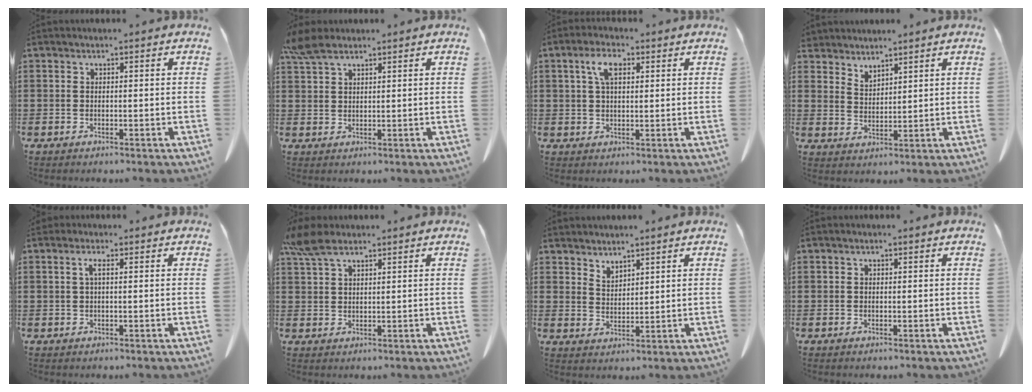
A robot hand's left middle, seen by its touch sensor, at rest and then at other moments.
{"total": 4.3, "force": [3.1, 1.6, 2.5], "torque": [-0.066, -0.002, 0.058]}
{"total": 4.9, "force": [2.1, 1.9, 3.9], "torque": [-0.086, 0.008, 0.036]}
{"total": 3.1, "force": [3.1, 0.4, -0.2], "torque": [-0.007, -0.009, 0.061]}
{"total": 1.8, "force": [0.5, 0.4, 1.6], "torque": [-0.034, 0.001, 0.009]}
{"total": 5.2, "force": [3.5, 2.0, 3.4], "torque": [-0.083, -0.003, 0.064]}
{"total": 2.8, "force": [2.8, 0.4, -0.1], "torque": [-0.005, -0.009, 0.055]}
{"total": 0.0}